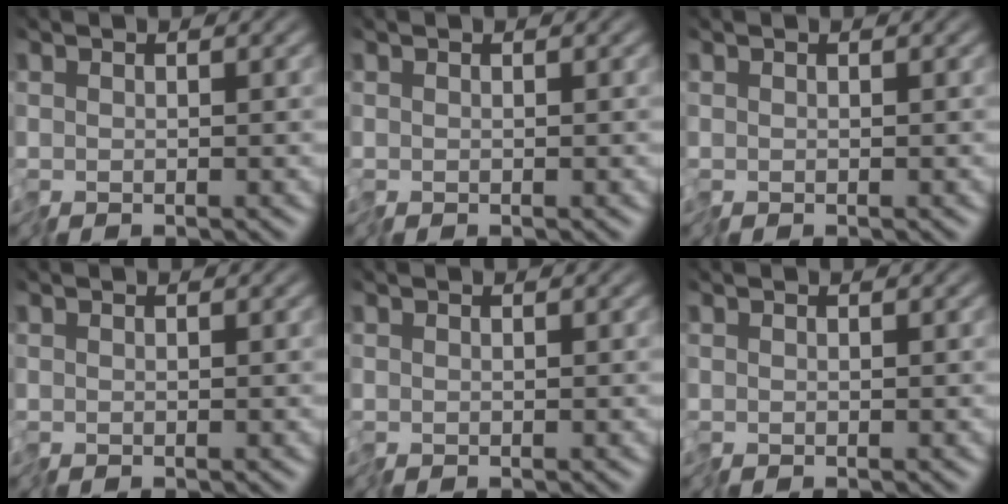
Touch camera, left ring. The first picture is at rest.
{"total": 0.0}
{"total": 0.0}
{"total": 0.0}
{"total": 0.0}
{"total": 0.0}